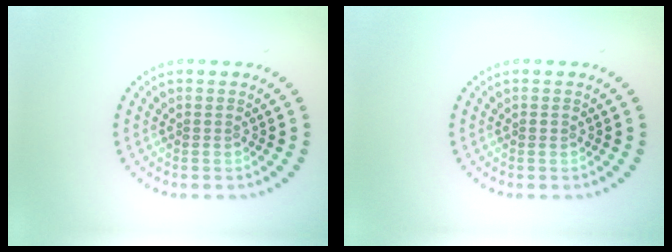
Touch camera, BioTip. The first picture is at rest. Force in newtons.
{"total": 0.5, "press": 0.5, "slide": 0.2}